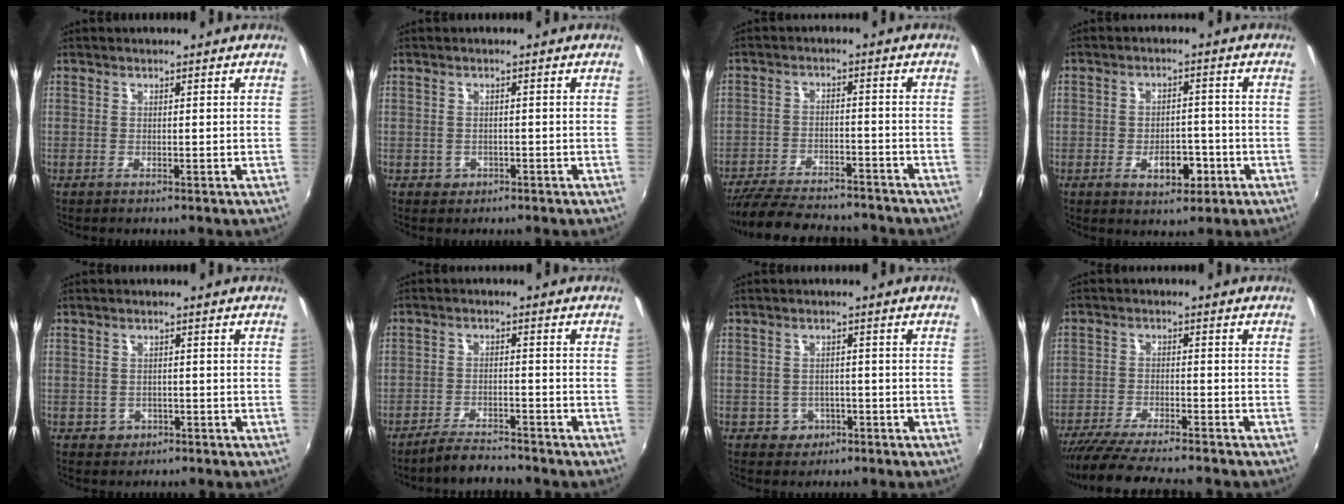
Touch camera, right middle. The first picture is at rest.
{"total": 1.7, "force": [-0.7, 1.6, 0.4], "torque": [-0.010, -0.002, -0.006]}
{"total": 19.3, "force": [-16.6, 5.5, 8.2], "torque": [-0.175, -0.018, -0.243]}
{"total": 5.9, "force": [-2.4, 3.6, 4.0], "torque": [-0.065, 0.002, -0.028]}
{"total": 2.6, "force": [-1.0, 2.4, 0.6], "torque": [-0.017, -0.001, -0.012]}
{"total": 5.9, "force": [-5.4, 0.9, 2.0], "torque": [-0.056, -0.006, -0.092]}
{"total": 3.8, "force": [-1.7, 3.4, 0.5], "torque": [-0.021, 0.006, -0.020]}
{"total": 12.3, "force": [-10.8, 1.1, 5.7], "torque": [-0.126, -0.030, -0.179]}